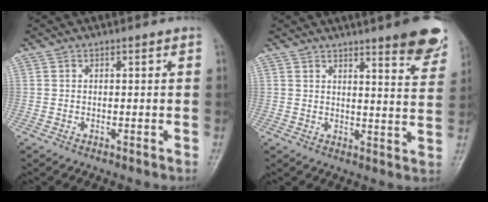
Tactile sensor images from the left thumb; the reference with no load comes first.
{"total": 9.9, "force": [7.1, 1.6, 6.8], "torque": [-0.064, -0.043, 0.083]}